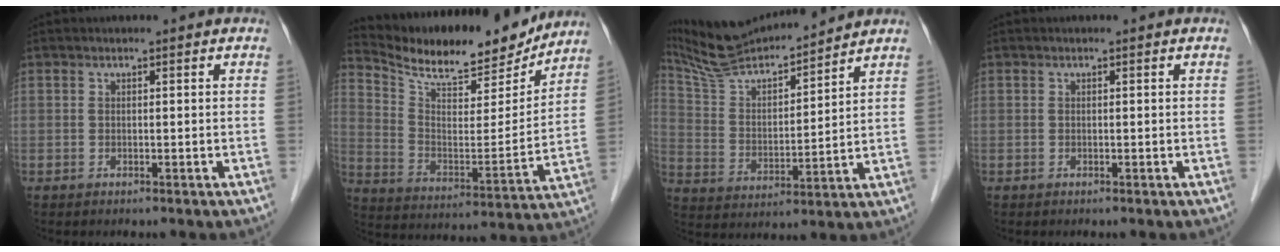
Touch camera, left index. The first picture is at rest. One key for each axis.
{"total": 18.7, "fx": 17.1, "fy": 4.2, "fz": 6.2, "tx": -0.118, "ty": -0.016, "tz": 0.268}
{"total": 15.0, "fx": 13.9, "fy": 1.3, "fz": 5.3, "tx": -0.104, "ty": 0.007, "tz": 0.256}
{"total": 0.0}